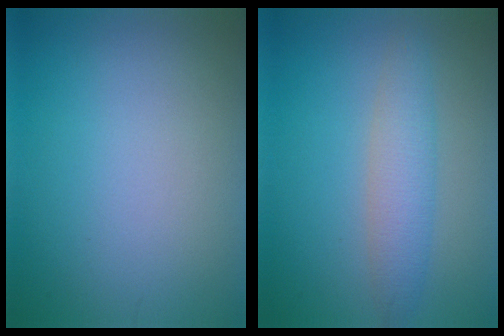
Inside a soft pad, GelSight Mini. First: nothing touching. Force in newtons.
{"total": 3.3, "press": 3.3, "slide": 0.0}